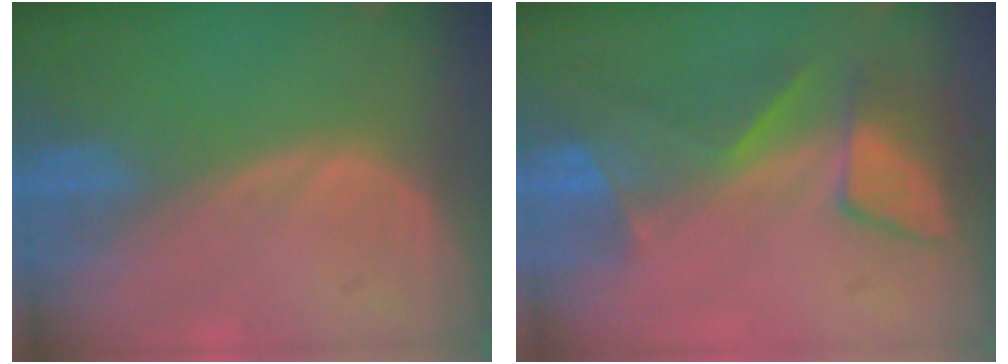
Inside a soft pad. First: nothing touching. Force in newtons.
{"total": 8.5, "press": 7.2, "slide": 4.5}